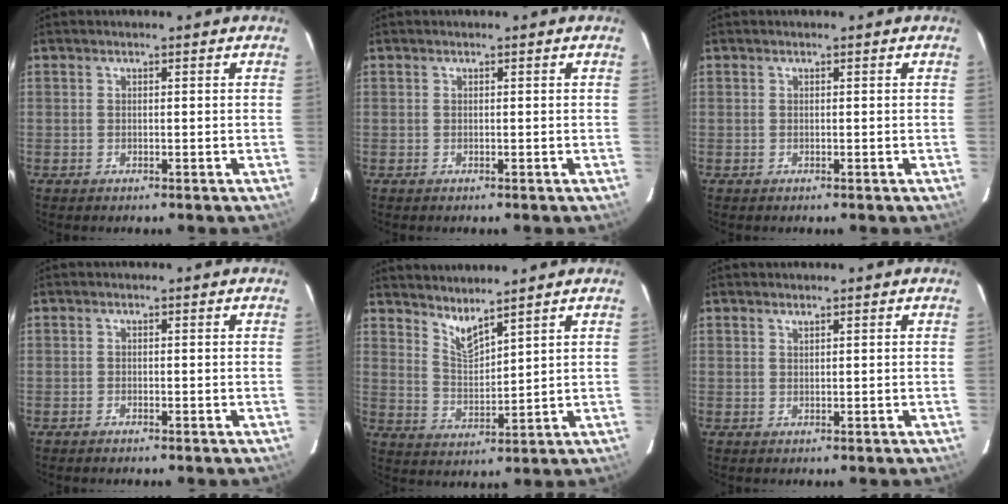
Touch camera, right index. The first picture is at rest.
{"total": 0.0}
{"total": 0.0}
{"total": 0.6, "force": [-0.5, 0.1, 0.1], "torque": [-0.004, 0.000, -0.012]}
{"total": 5.5, "force": [4.8, 0.6, 2.6], "torque": [-0.048, -0.010, 0.091]}
{"total": 0.5, "force": [0.5, 0.0, 0.2], "torque": [-0.005, -0.002, 0.009]}